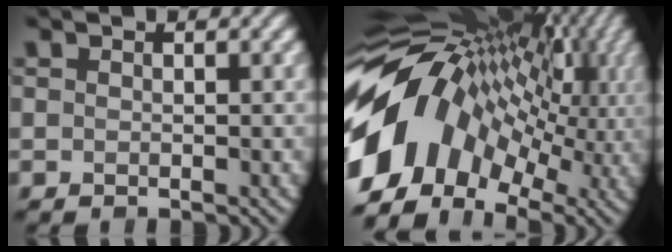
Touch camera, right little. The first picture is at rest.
{"total": 14.8, "force": [-0.7, 10.1, 10.8], "torque": [-0.206, 0.020, -0.018]}